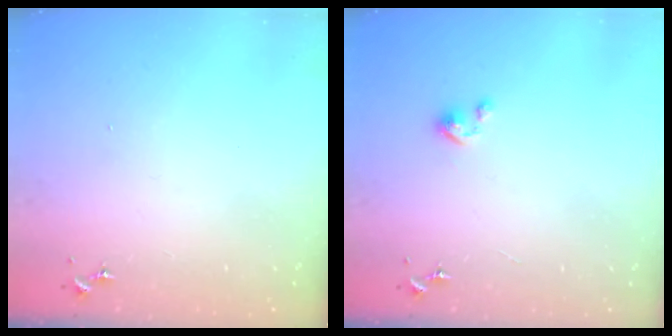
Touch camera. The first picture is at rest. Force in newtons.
{"total": 2.4, "press": 2.4, "slide": 0.2}